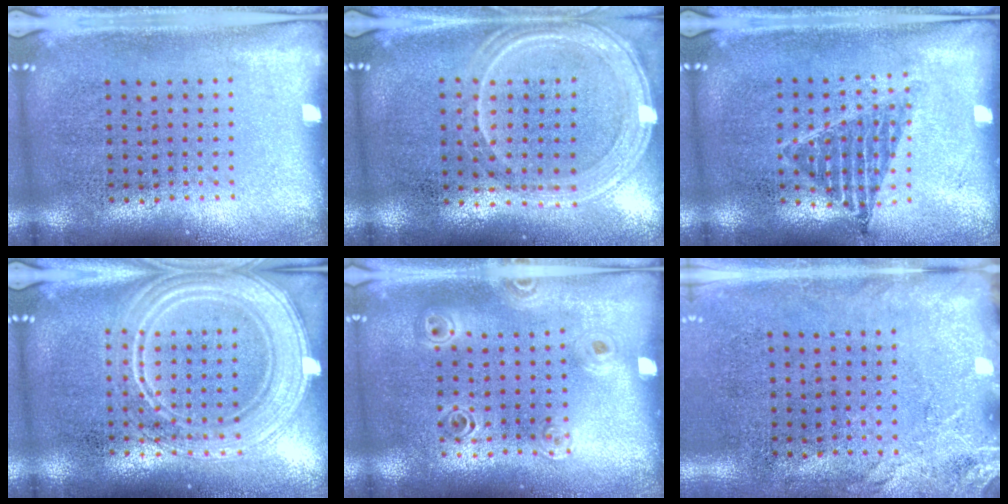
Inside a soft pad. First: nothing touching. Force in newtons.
{"total": 1.2, "press": 1.2, "slide": 0.4}
{"total": 1.0, "press": 0.8, "slide": 0.5}
{"total": 3.8, "press": 3.8, "slide": 0.6}
{"total": 1.1, "press": 1.1, "slide": 0.2}
{"total": 2.6, "press": 2.1, "slide": 1.6}